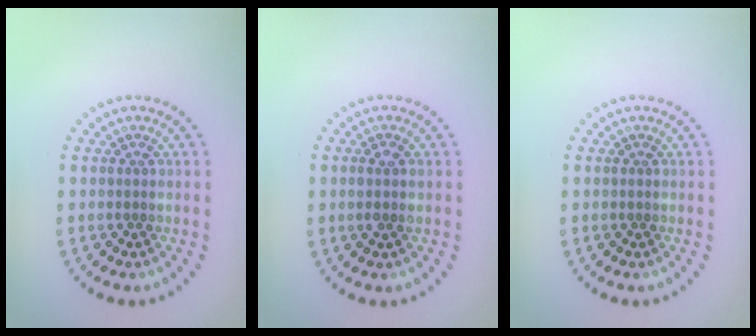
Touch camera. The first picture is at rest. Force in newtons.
{"total": 1.5, "press": 1.3, "slide": 0.7}
{"total": 0.0}